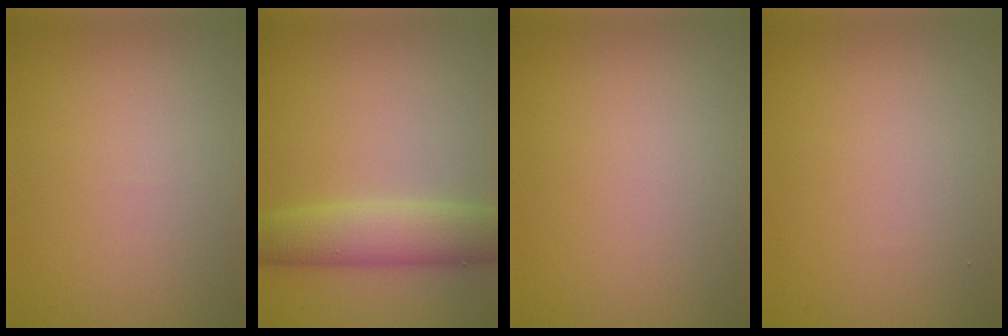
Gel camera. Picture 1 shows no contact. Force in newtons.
{"total": 5.2, "press": 5.2, "slide": 0.5}
{"total": 0.0}
{"total": 0.0}